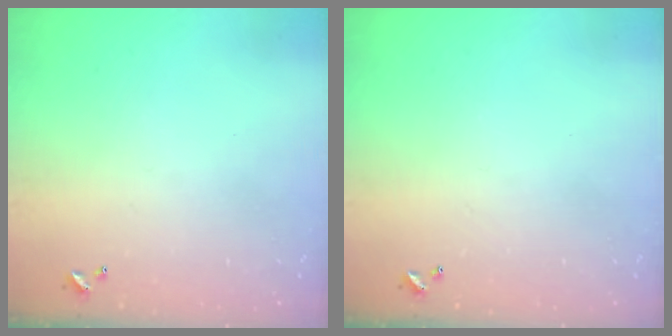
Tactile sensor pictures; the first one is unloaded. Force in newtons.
{"total": 0.0}